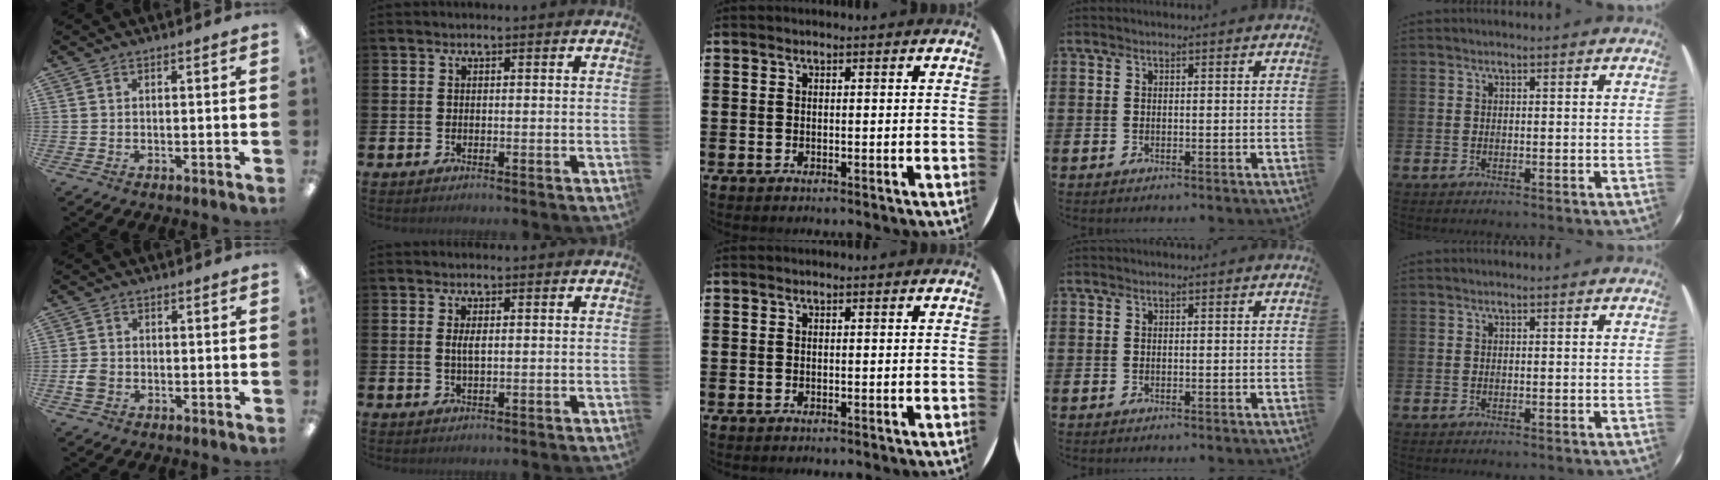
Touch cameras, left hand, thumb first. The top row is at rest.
{"thumb": {"total": 3.1, "force": [-1.0, 2.4, 1.6], "torque": [-0.026, 0.008, -0.019]}, "index": {"total": 1.8, "force": [0.3, 0.7, 1.6], "torque": [-0.031, 0.002, 0.003]}}